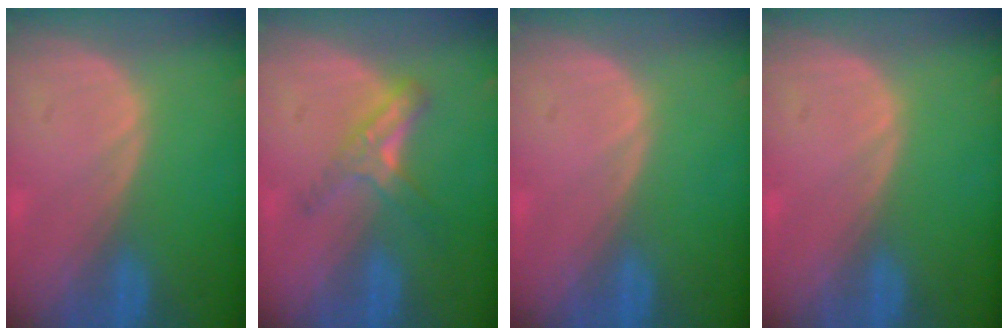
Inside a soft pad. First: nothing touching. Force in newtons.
{"total": 5.4, "press": 4.8, "slide": 2.6}
{"total": 0.0}
{"total": 0.0}